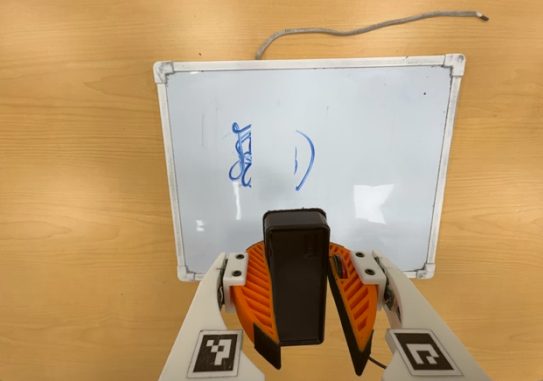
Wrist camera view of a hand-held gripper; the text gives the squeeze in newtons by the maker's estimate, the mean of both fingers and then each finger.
{"total": 10.2, "left": 10.5, "right": 9.8}